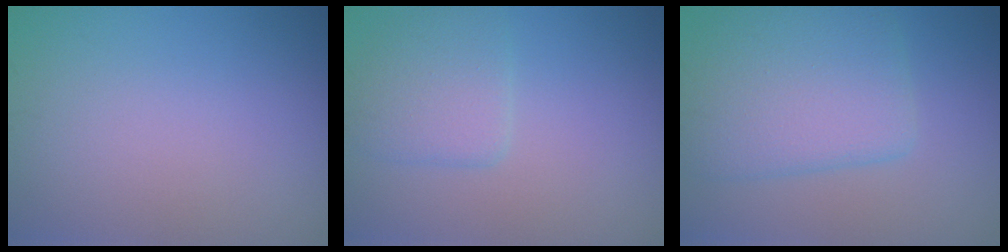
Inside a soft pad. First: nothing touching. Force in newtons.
{"total": 2.9, "press": 2.9, "slide": 0.3}
{"total": 7.0, "press": 7.0, "slide": 0.2}